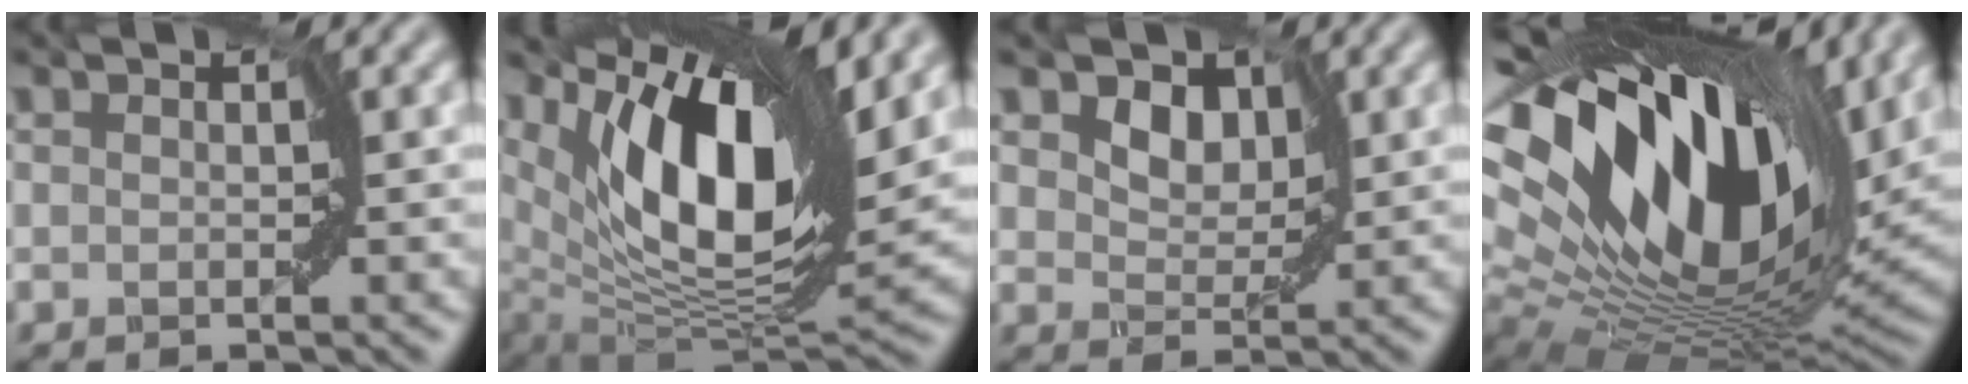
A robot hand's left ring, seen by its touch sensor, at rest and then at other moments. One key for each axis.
{"total": 13.1, "fx": 6.3, "fy": 4.4, "fz": 10.6, "tx": -0.177, "ty": 0.003, "tz": 0.112}
{"total": 5.2, "fx": 2.8, "fy": 3.3, "fz": 2.8, "tx": -0.049, "ty": 0.004, "tz": 0.032}
{"total": 19.7, "fx": 9.0, "fy": 10.1, "fz": 14.3, "tx": -0.283, "ty": 0.024, "tz": 0.155}